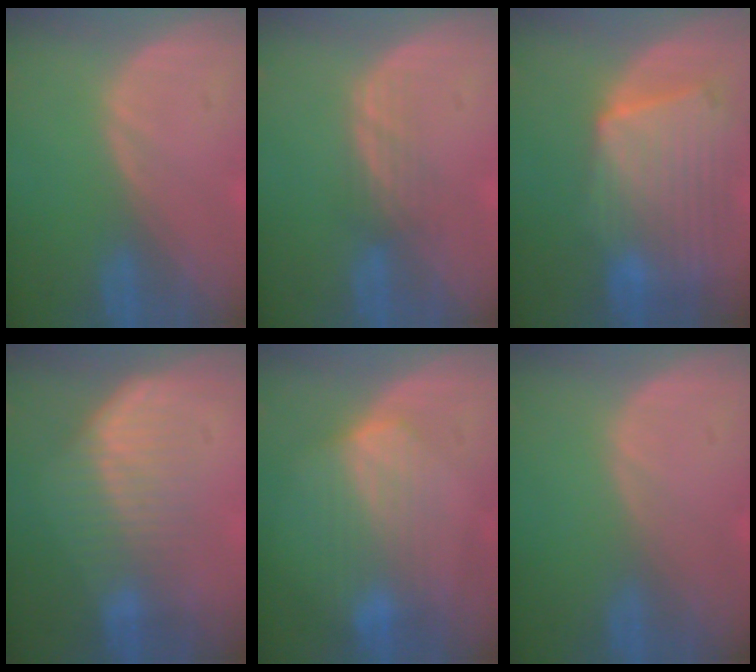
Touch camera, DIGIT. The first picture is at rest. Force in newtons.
{"total": 2.8, "press": 2.5, "slide": 1.2}
{"total": 10.7, "press": 9.3, "slide": 5.4}
{"total": 7.6, "press": 6.5, "slide": 3.9}
{"total": 7.2, "press": 6.4, "slide": 3.1}
{"total": 0.0}